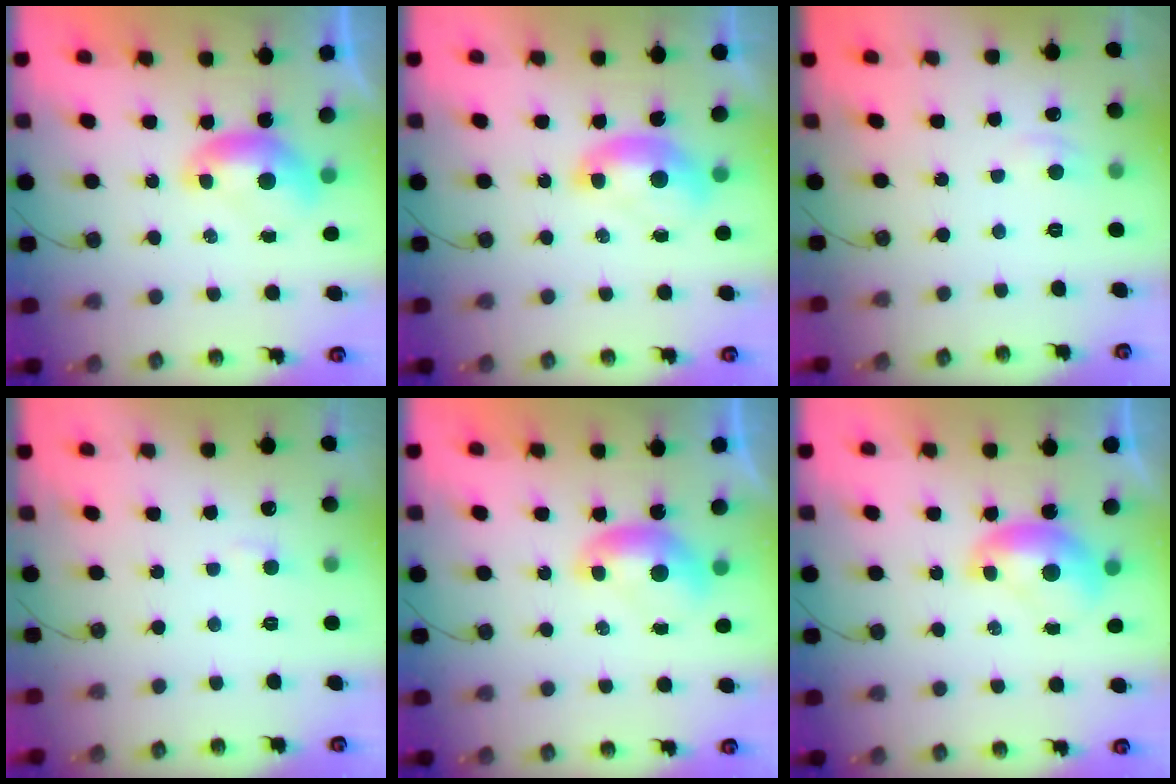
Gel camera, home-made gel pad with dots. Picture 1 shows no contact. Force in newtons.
{"total": 2.0, "press": 2.0, "slide": 0.4}
{"total": 0.6, "press": 0.3, "slide": 0.6}
{"total": 2.7, "press": 2.7, "slide": 0.4}
{"total": 0.0}
{"total": 2.0, "press": 1.8, "slide": 0.8}